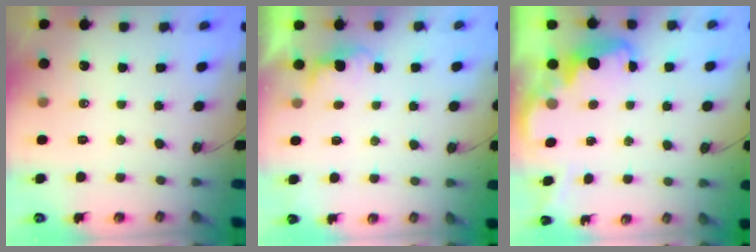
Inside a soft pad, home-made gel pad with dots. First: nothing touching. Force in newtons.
{"total": 1.4, "press": 1.1, "slide": 0.8}
{"total": 2.7, "press": 2.6, "slide": 0.8}